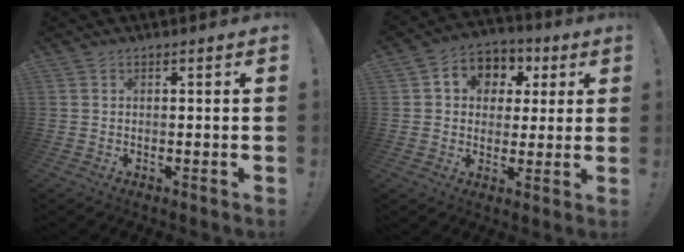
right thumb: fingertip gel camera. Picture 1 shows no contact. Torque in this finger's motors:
{"motor_torque": [1.13, 1.24, 0.59, -0.46, -0.01]}